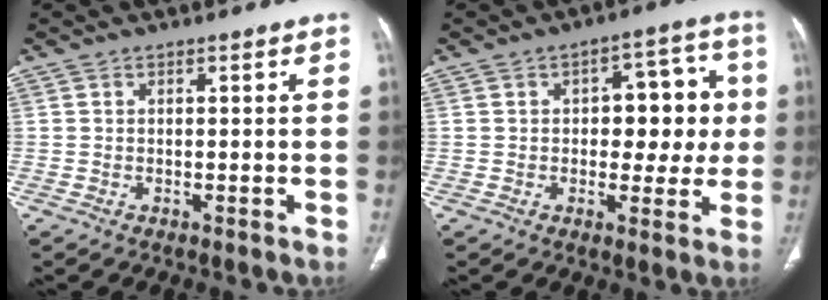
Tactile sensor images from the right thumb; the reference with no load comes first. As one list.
[{"total": 11.2, "force": [0.8, 6.8, 8.9], "torque": [-0.063, 0.023, 0.010]}]